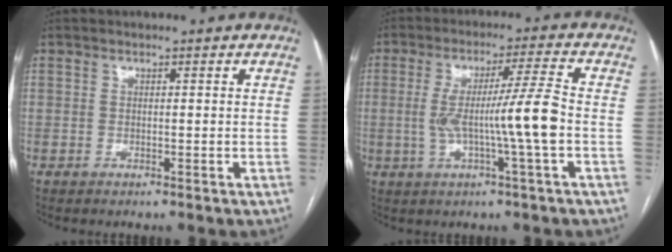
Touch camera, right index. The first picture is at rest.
{"total": 9.9, "force": [-1.3, -1.1, 9.7], "torque": [-0.181, 0.005, -0.021]}